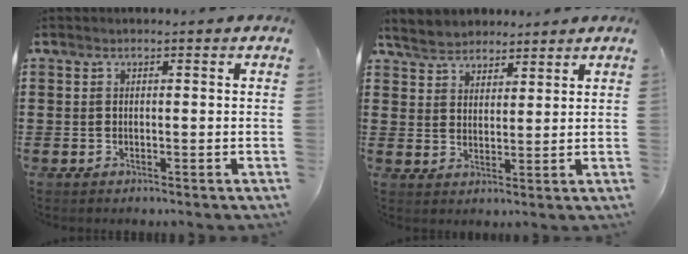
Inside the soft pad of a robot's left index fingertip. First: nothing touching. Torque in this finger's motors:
{"motor_torque": [1.07, -1.07, 0.37, 0.06]}